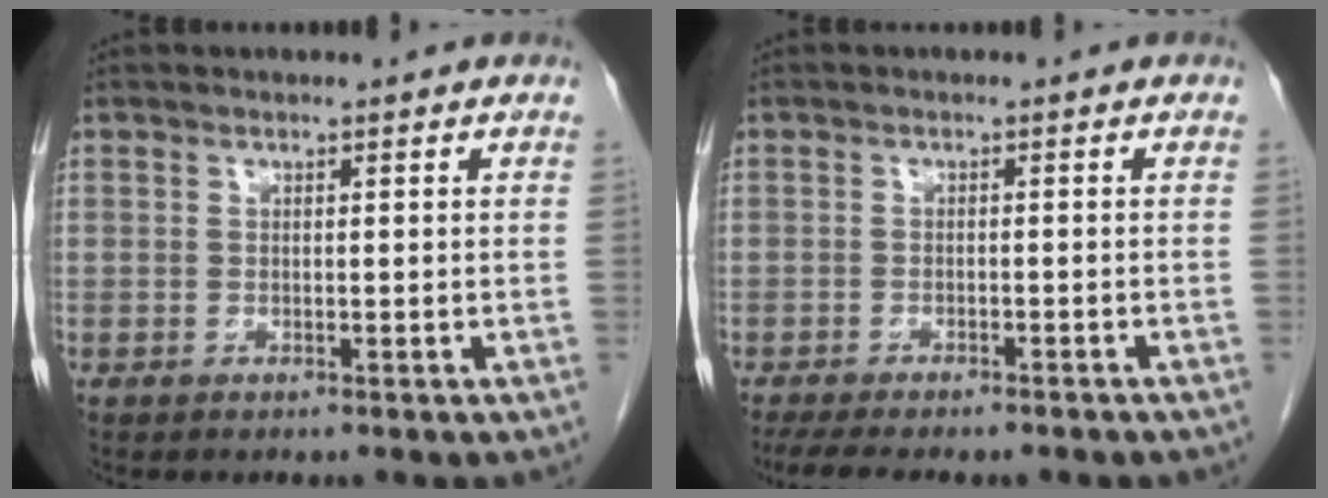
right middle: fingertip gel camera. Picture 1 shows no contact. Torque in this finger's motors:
{"motor_torque": [1.10, -1.04, 0.10, 0.05]}